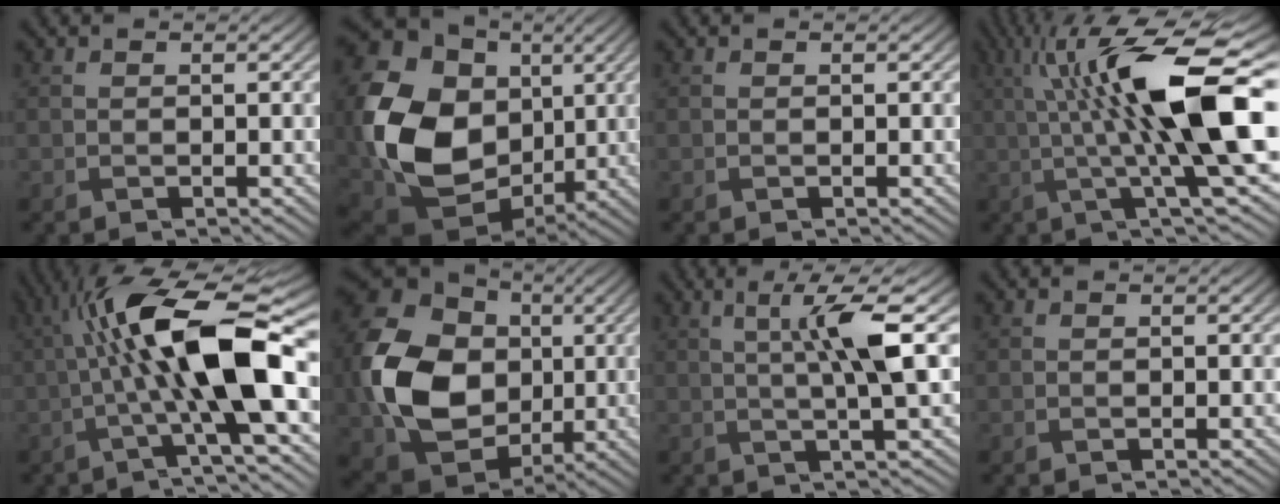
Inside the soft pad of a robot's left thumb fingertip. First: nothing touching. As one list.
[{"total": 20.3, "force": [-0.2, 15.6, 13.0], "torque": [-0.311, -0.036, 0.026]}, {"total": 0.0}, {"total": 16.0, "force": [1.8, 3.1, 15.6], "torque": [-0.256, 0.004, 0.035]}, {"total": 13.3, "force": [-0.3, 2.6, 13.0], "torque": [-0.222, 0.022, -0.012]}, {"total": 17.4, "force": [-0.1, 13.8, 10.6], "torque": [-0.264, -0.028, 0.005]}, {"total": 6.7, "force": [1.4, 0.6, 6.6], "torque": [-0.124, 0.011, 0.027]}, {"total": 0.0}]